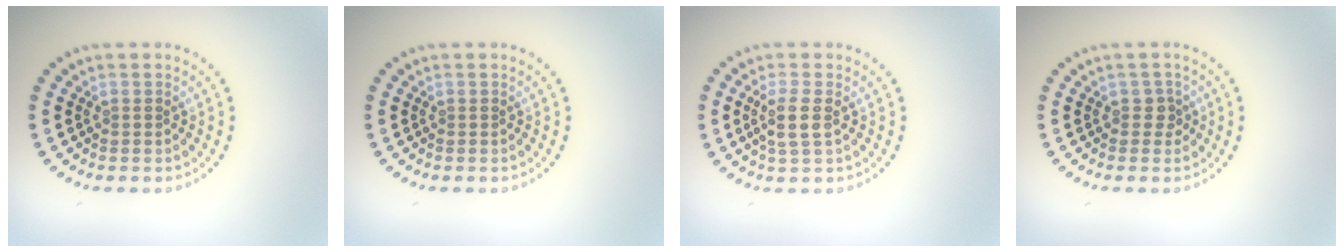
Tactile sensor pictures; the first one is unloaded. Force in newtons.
{"total": 0.0}
{"total": 2.4, "press": 2.1, "slide": 1.1}
{"total": 1.2, "press": 1.0, "slide": 0.6}